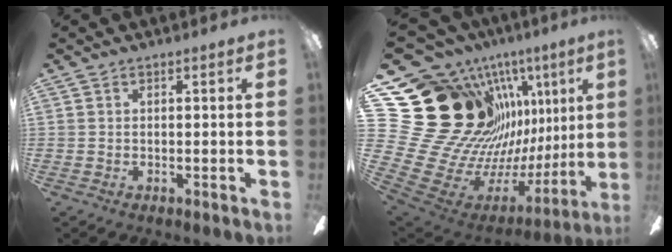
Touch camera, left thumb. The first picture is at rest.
{"total": 30.1, "force": [11.9, 21.0, 18.0], "torque": [-0.284, -0.150, 0.308]}